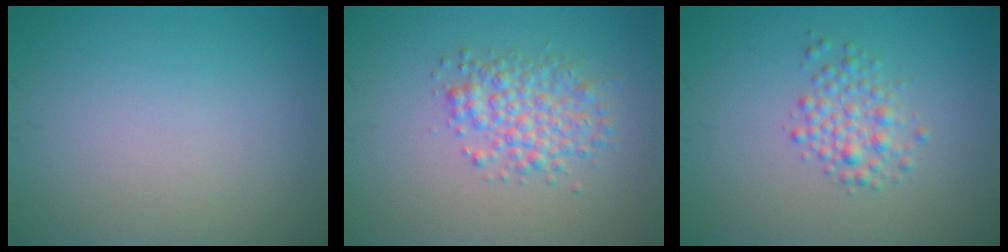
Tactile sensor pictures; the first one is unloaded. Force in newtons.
{"total": 3.8, "press": 3.8, "slide": 0.1}
{"total": 2.4, "press": 2.4, "slide": 0.0}